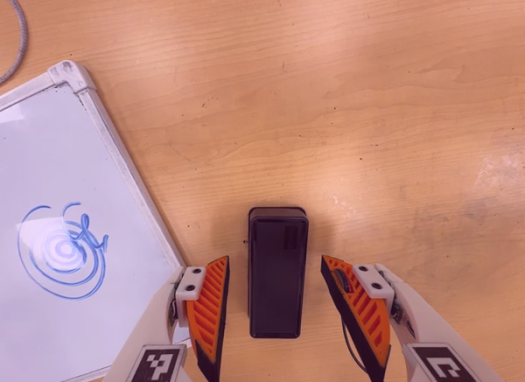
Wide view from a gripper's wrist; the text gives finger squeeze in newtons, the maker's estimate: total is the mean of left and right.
{"total": 0.0}